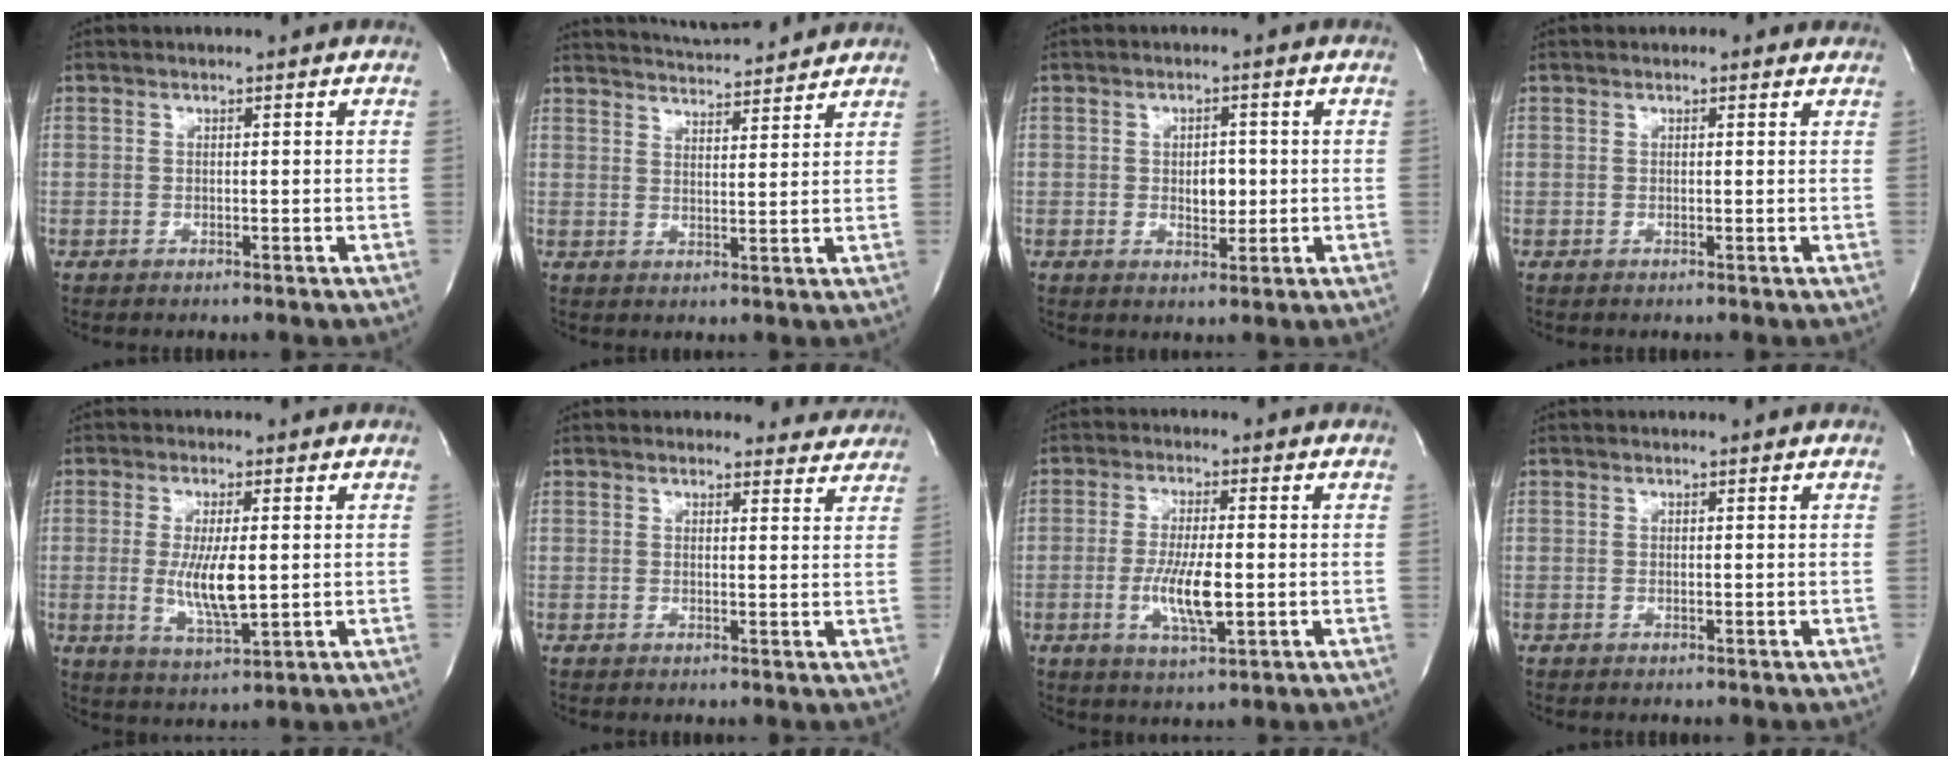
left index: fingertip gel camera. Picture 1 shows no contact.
{"total": 10.9, "force": [10.4, 0.9, 3.2], "torque": [-0.059, 0.015, 0.150]}
{"total": 3.4, "force": [-0.1, 2.0, 2.7], "torque": [-0.038, 0.001, 0.004]}
{"total": 1.0, "force": [0.8, 0.6, 0.2], "torque": [-0.003, 0.001, 0.005]}
{"total": 7.4, "force": [-0.1, 1.6, 7.2], "torque": [-0.141, -0.017, 0.001]}
{"total": 4.9, "force": [4.7, 1.6, -0.4], "torque": [0.022, -0.014, 0.031]}
{"total": 7.3, "force": [-1.4, 1.4, 7.1], "torque": [-0.138, -0.010, -0.024]}
{"total": 0.0}